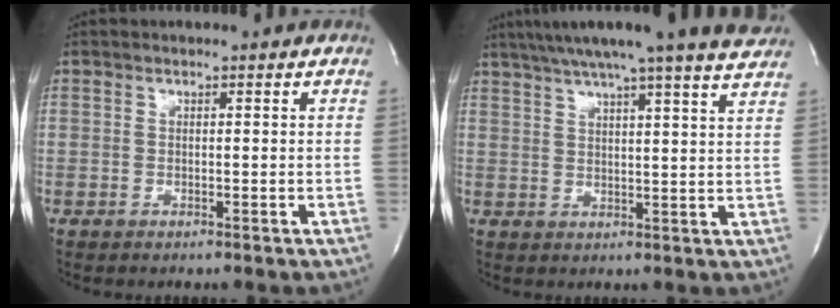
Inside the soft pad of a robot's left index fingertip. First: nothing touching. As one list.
[{"total": 19.6, "force": [17.2, -0.6, 9.3], "torque": [-0.157, -0.008, 0.217]}]